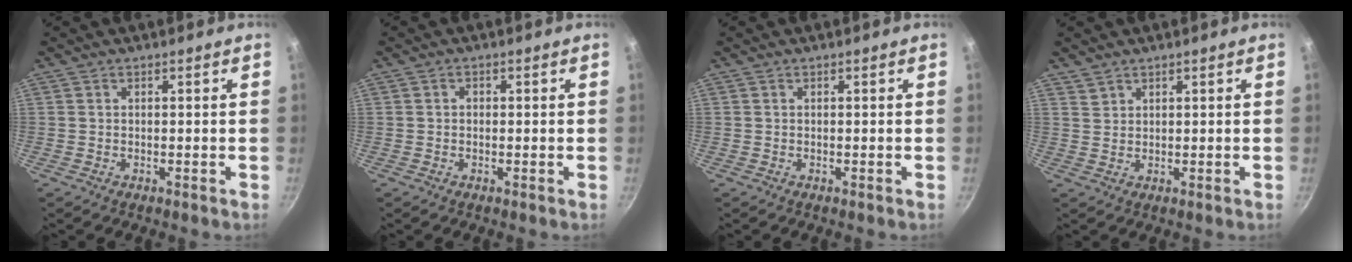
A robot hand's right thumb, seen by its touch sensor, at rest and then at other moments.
{"total": 0.9, "force": [0.0, 0.8, 0.4], "torque": [-0.006, 0.005, -0.001]}
{"total": 0.0}
{"total": 1.8, "force": [1.5, 0.9, 0.2], "torque": [0.009, 0.003, 0.032]}